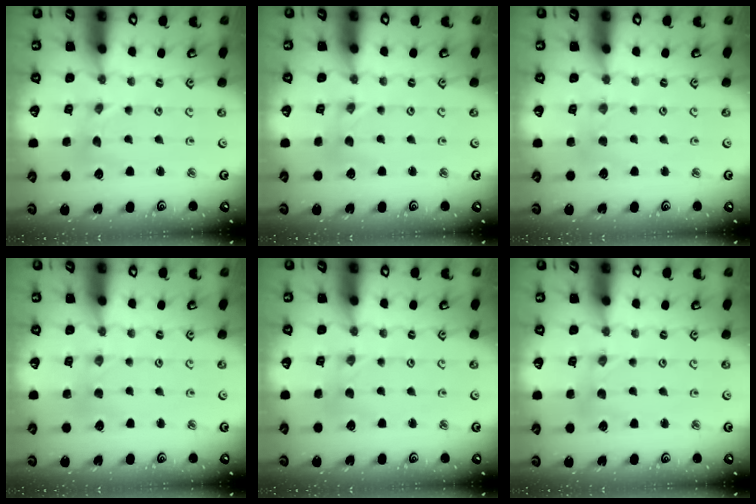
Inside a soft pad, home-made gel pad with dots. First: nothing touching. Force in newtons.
{"total": 0.0}
{"total": 2.9, "press": 2.9, "slide": 0.4}
{"total": 2.4, "press": 2.4, "slide": 0.5}
{"total": 0.0}
{"total": 1.2, "press": 1.2, "slide": 0.2}